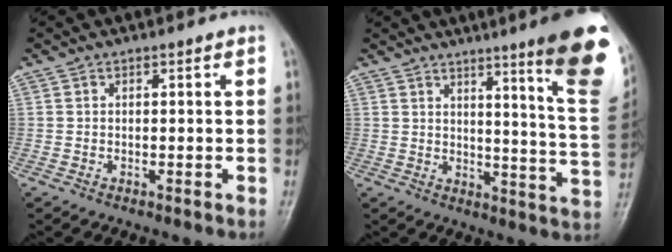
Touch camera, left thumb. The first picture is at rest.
{"total": 17.7, "force": [10.0, 1.4, 14.5], "torque": [-0.157, -0.060, 0.121]}